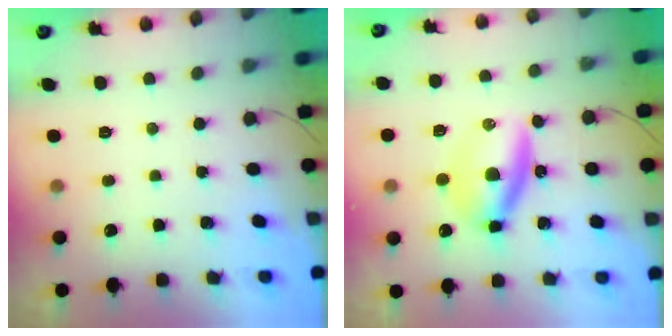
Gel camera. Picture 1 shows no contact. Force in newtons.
{"total": 7.0, "press": 6.8, "slide": 1.6}